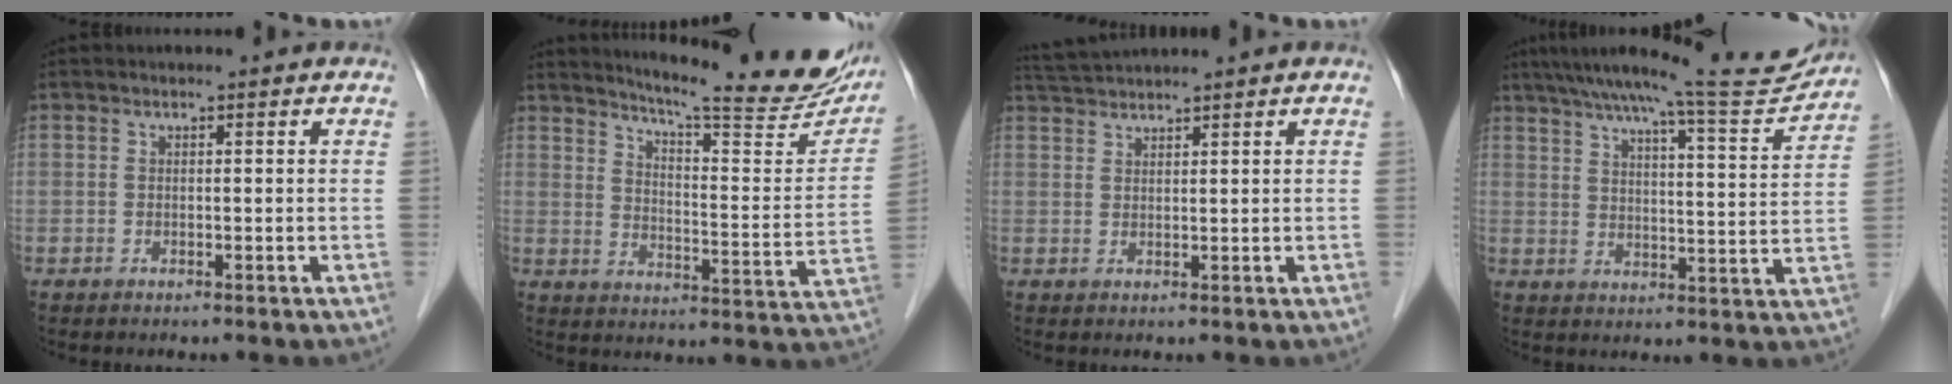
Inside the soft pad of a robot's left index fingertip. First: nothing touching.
{"total": 22.5, "force": [19.8, 2.0, 10.6], "torque": [-0.148, -0.065, 0.246]}
{"total": 3.5, "force": [3.4, -1.0, 0.5], "torque": [-0.013, 0.019, 0.069]}
{"total": 17.0, "force": [15.8, 0.2, 6.5], "torque": [-0.101, -0.022, 0.213]}